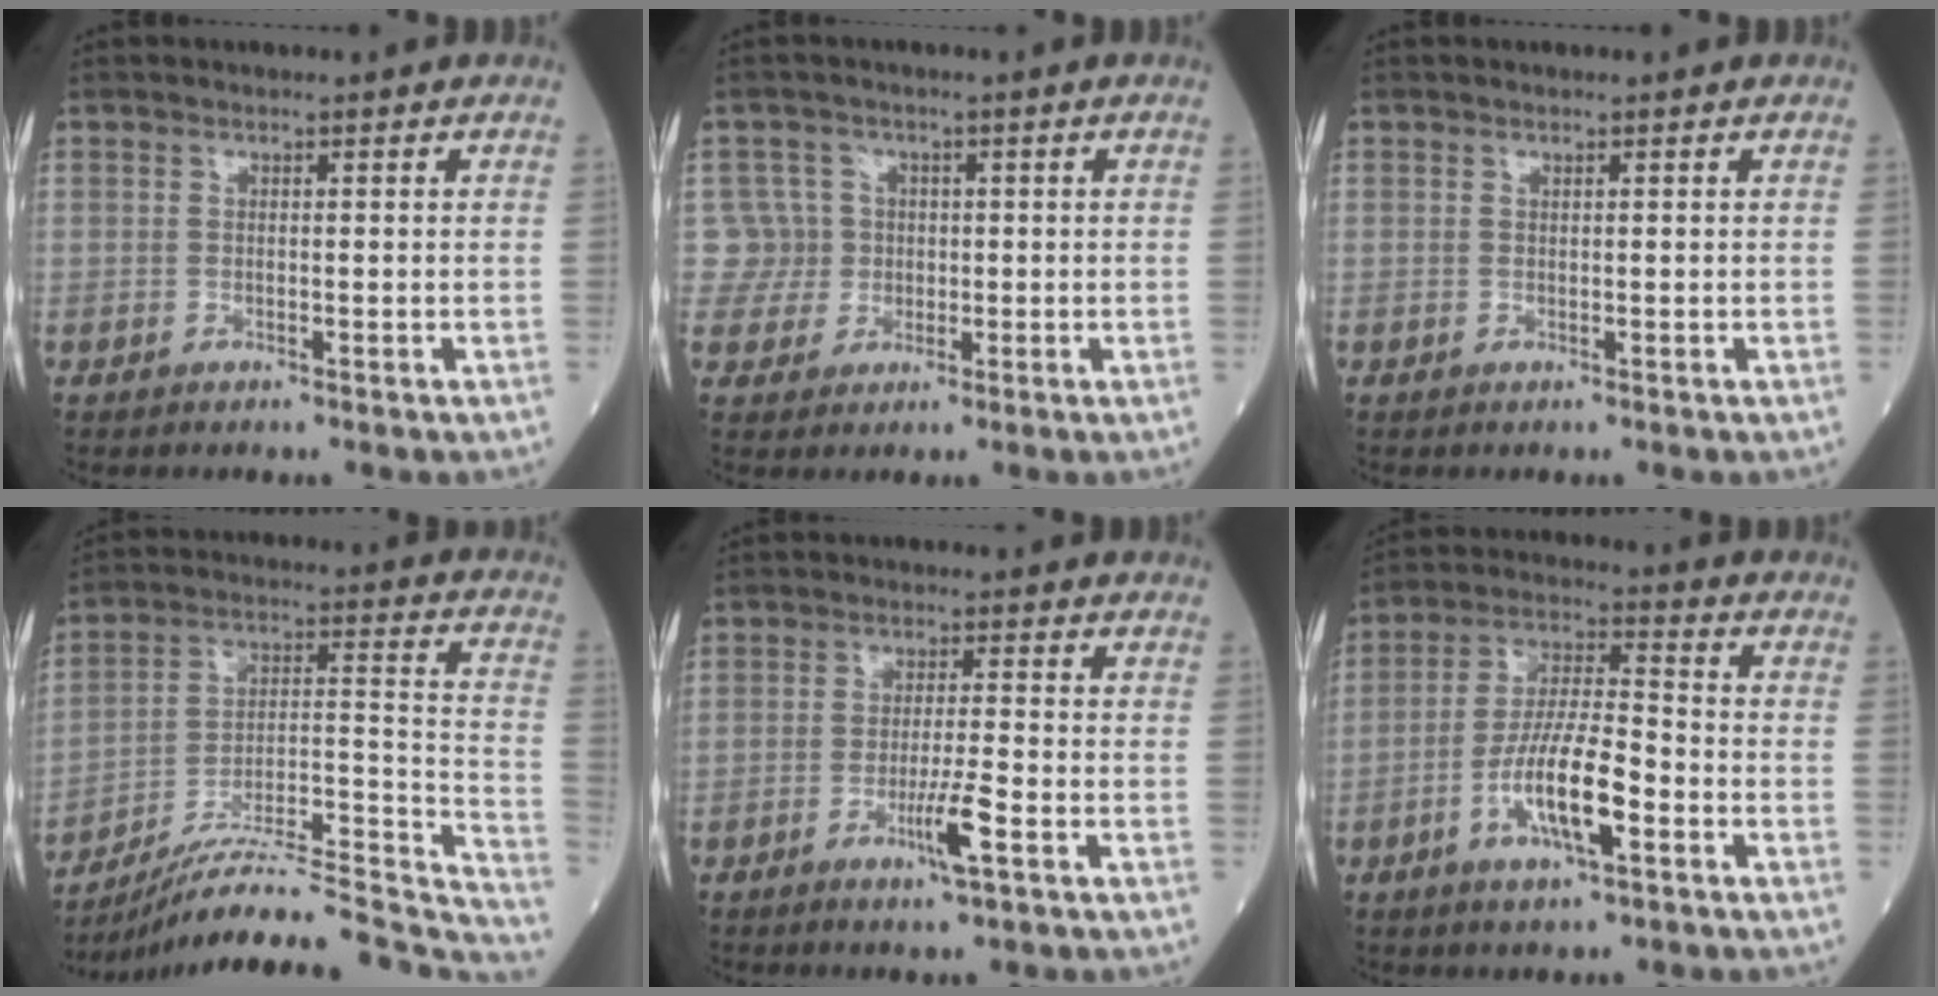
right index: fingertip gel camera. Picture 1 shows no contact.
{"total": 4.5, "force": [0.4, 4.4, -0.6], "torque": [0.028, 0.014, 0.010]}
{"total": 0.0}
{"total": 27.0, "force": [-25.1, 1.8, 9.7], "torque": [-0.092, 0.019, -0.364]}
{"total": 4.9, "force": [-2.2, -0.2, 4.3], "torque": [-0.081, -0.008, -0.040]}
{"total": 10.8, "force": [-4.1, 2.1, 9.8], "torque": [-0.190, 0.001, -0.074]}